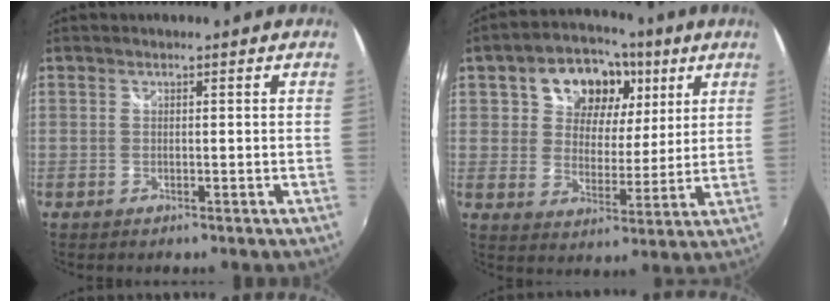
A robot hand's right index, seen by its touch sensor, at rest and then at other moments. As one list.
[{"total": 14.6, "force": [6.3, 10.5, 8.0], "torque": [-0.157, 0.033, 0.102]}]